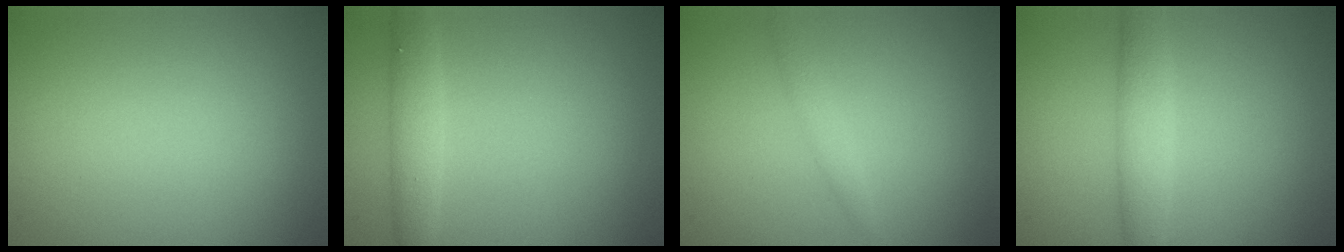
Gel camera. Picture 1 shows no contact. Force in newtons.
{"total": 2.4, "press": 2.4, "slide": 0.1}
{"total": 1.2, "press": 1.2, "slide": 0.1}
{"total": 3.2, "press": 3.1, "slide": 0.3}